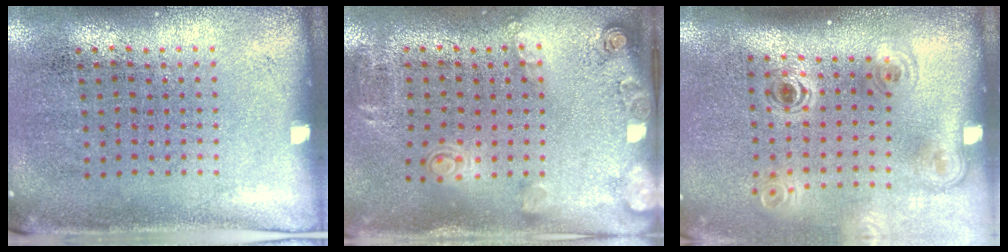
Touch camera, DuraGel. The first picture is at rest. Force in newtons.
{"total": 1.9, "press": 1.3, "slide": 1.4}
{"total": 2.0, "press": 1.4, "slide": 1.5}